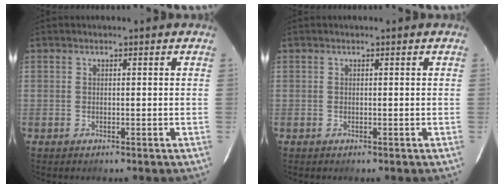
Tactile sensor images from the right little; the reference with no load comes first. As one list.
[{"total": 0.0}]